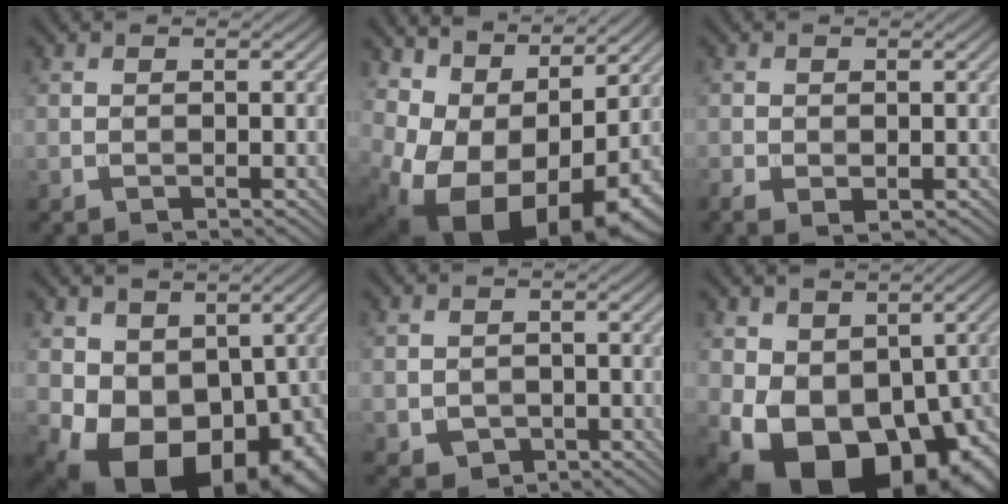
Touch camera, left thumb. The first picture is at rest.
{"total": 13.9, "force": [0.6, 8.9, 10.6], "torque": [-0.177, -0.021, 0.055]}
{"total": 2.0, "force": [-0.7, 1.2, 1.4], "torque": [-0.036, -0.012, -0.012]}
{"total": 13.6, "force": [-2.5, 10.1, 8.8], "torque": [-0.142, -0.038, -0.020]}
{"total": 2.0, "force": [-0.6, 1.8, 0.8], "torque": [-0.025, -0.013, -0.007]}
{"total": 15.3, "force": [-3.8, 10.1, 10.8], "torque": [-0.186, -0.040, -0.042]}